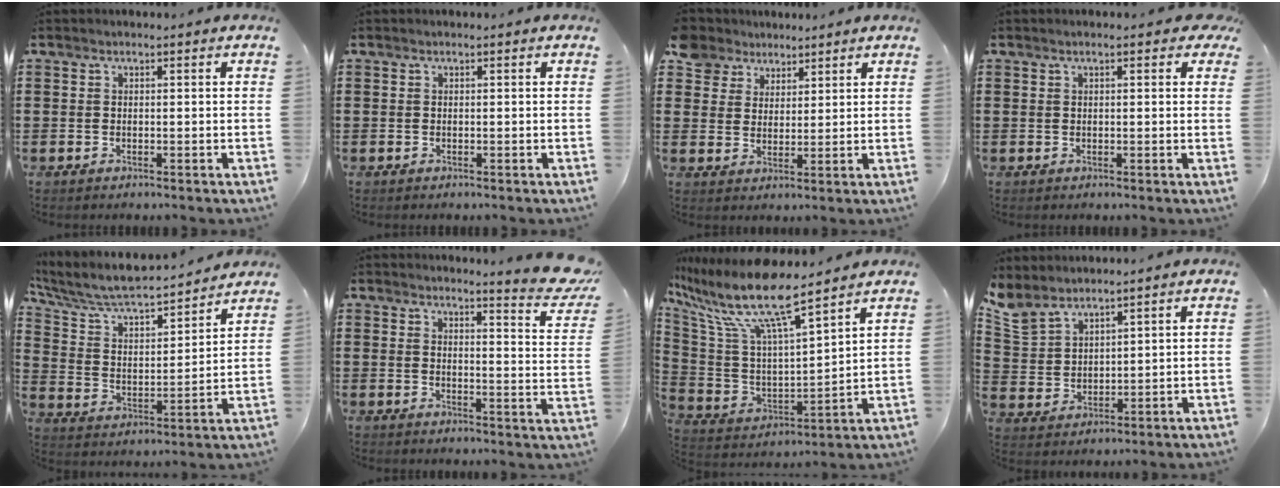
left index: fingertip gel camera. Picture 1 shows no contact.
{"total": 0.0}
{"total": 5.0, "force": [3.8, 3.3, 0.4], "torque": [-0.032, 0.007, 0.073]}
{"total": 1.4, "force": [0.5, 0.3, 1.2], "torque": [-0.025, 0.003, 0.008]}
{"total": 7.0, "force": [6.5, 1.0, 2.5], "torque": [-0.080, -0.051, 0.104]}
{"total": 5.0, "force": [4.4, -0.7, 2.2], "torque": [-0.037, -0.036, 0.070]}
{"total": 12.6, "force": [9.5, 1.6, 8.1], "torque": [-0.197, -0.066, 0.158]}
{"total": 5.1, "force": [4.7, 1.8, 1.2], "torque": [-0.046, -0.014, 0.086]}